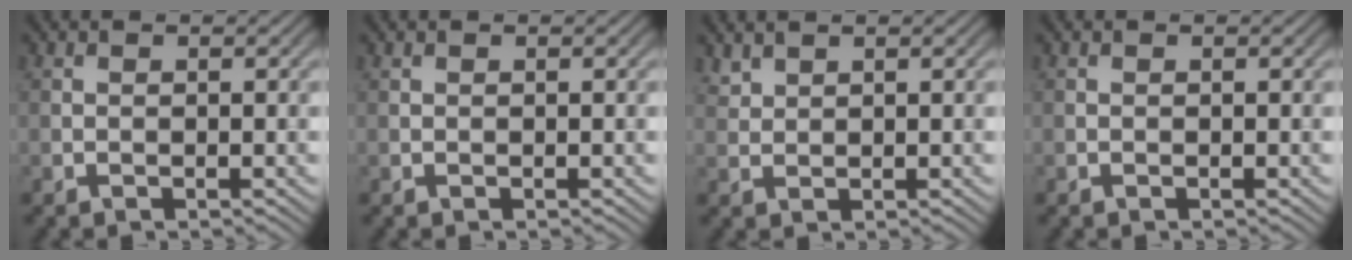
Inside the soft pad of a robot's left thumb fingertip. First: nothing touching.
{"total": 0.0}
{"total": 1.5, "force": [1.4, 0.5, 0.4], "torque": [-0.016, 0.004, 0.036]}
{"total": 0.0}